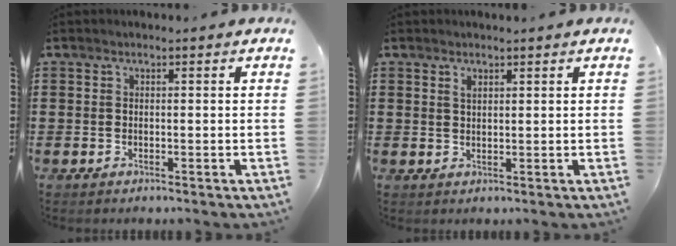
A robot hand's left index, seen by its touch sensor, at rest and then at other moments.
{"total": 1.4, "force": [1.1, 0.5, 0.7], "torque": [-0.017, 0.002, 0.019]}